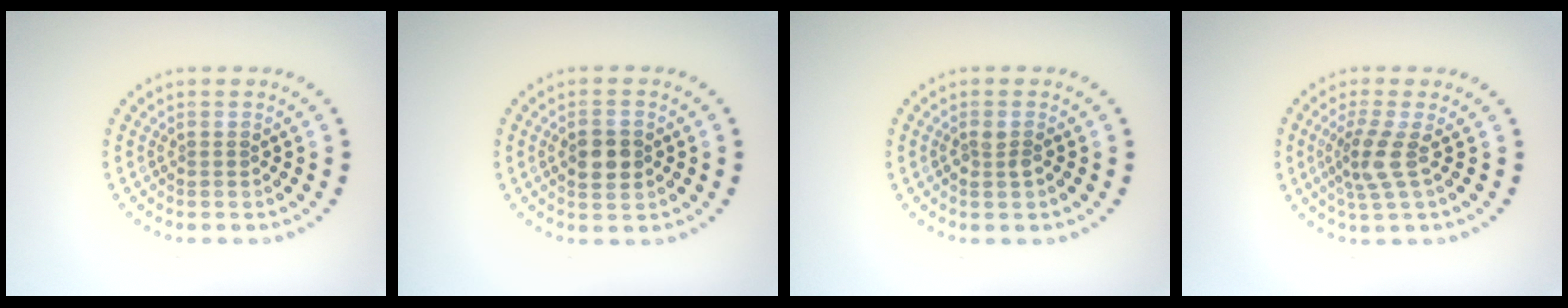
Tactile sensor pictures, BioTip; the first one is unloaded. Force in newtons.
{"total": 3.0, "press": 3.0, "slide": 0.1}
{"total": 0.9, "press": 0.9, "slide": 0.3}
{"total": 2.8, "press": 2.1, "slide": 1.8}